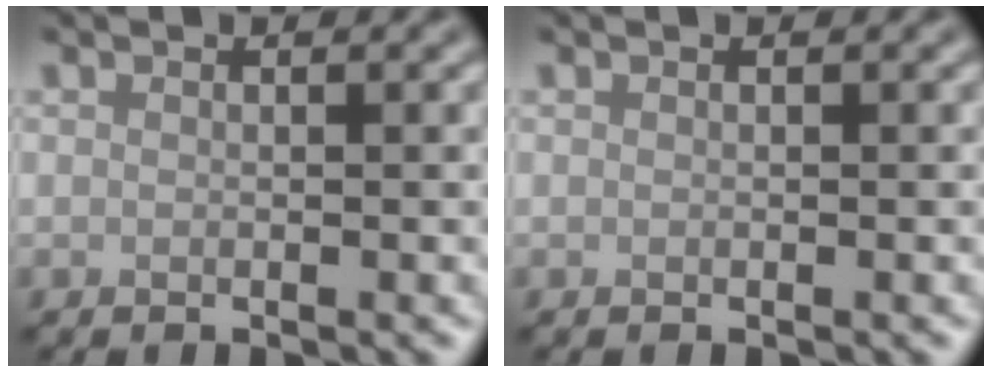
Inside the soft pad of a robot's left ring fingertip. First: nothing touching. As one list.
[{"total": 0.0}]